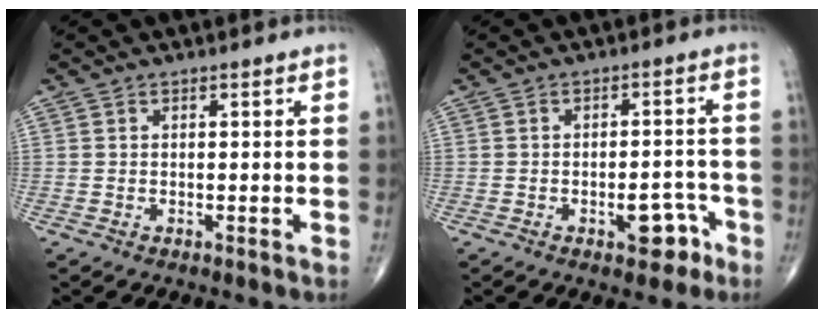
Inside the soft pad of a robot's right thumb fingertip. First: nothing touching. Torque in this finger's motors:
{"motor_torque": [3.15, 1.85, 1.18, -0.68, 0.43]}